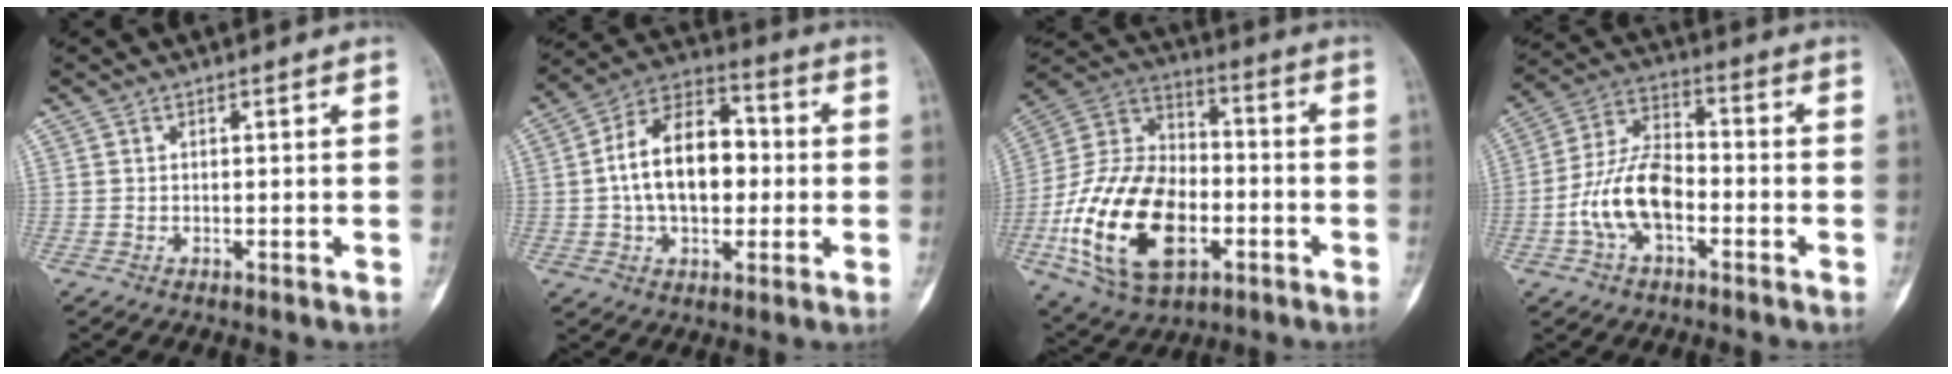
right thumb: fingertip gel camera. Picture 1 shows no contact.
{"total": 16.0, "force": [0.0, 10.1, 12.5], "torque": [-0.180, 0.033, -0.008]}
{"total": 25.1, "force": [-7.2, 15.3, 18.5], "torque": [-0.335, 0.033, -0.115]}
{"total": 12.2, "force": [-3.5, 6.8, 9.5], "torque": [-0.177, 0.040, -0.071]}